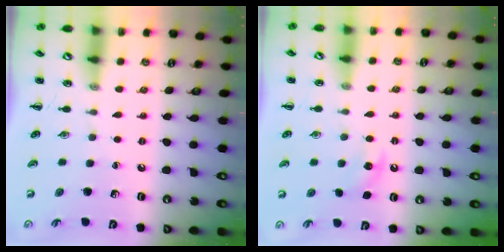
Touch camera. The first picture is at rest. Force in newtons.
{"total": 4.4, "press": 4.2, "slide": 1.5}